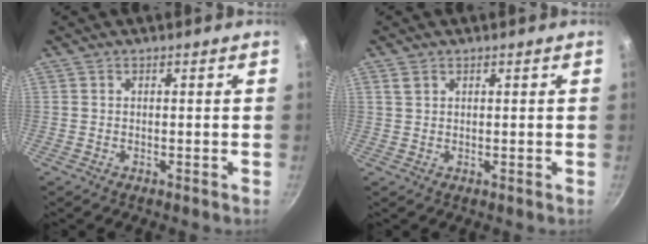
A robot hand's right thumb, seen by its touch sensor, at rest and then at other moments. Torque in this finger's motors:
{"motor_torque": [-0.75, 0.32, 0.02, -0.10, 0.08]}